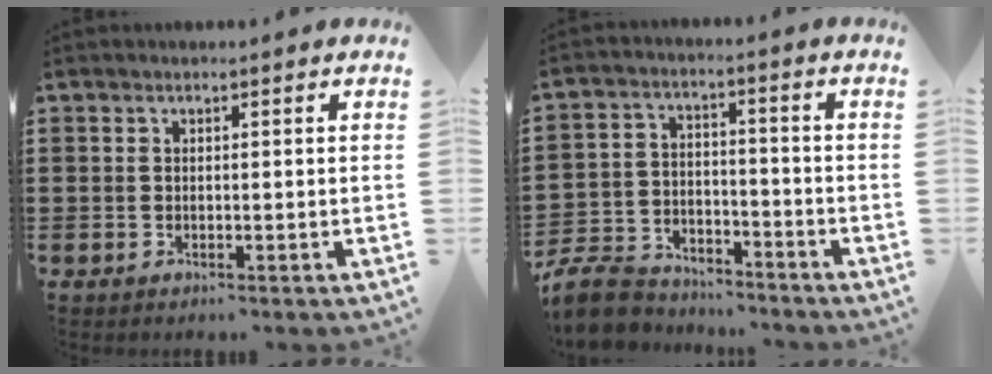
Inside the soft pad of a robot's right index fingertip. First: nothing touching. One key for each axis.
{"total": 7.5, "fx": -7.2, "fy": 1.8, "fz": 1.2, "tx": -0.037, "ty": 0.015, "tz": -0.144}